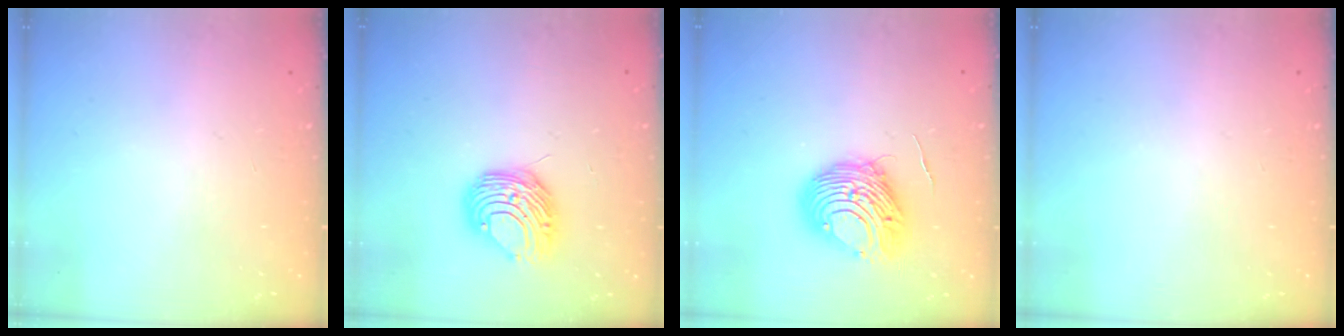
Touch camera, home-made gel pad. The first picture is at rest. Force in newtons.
{"total": 10.3, "press": 10.2, "slide": 1.1}
{"total": 9.7, "press": 9.7, "slide": 0.8}
{"total": 0.0}